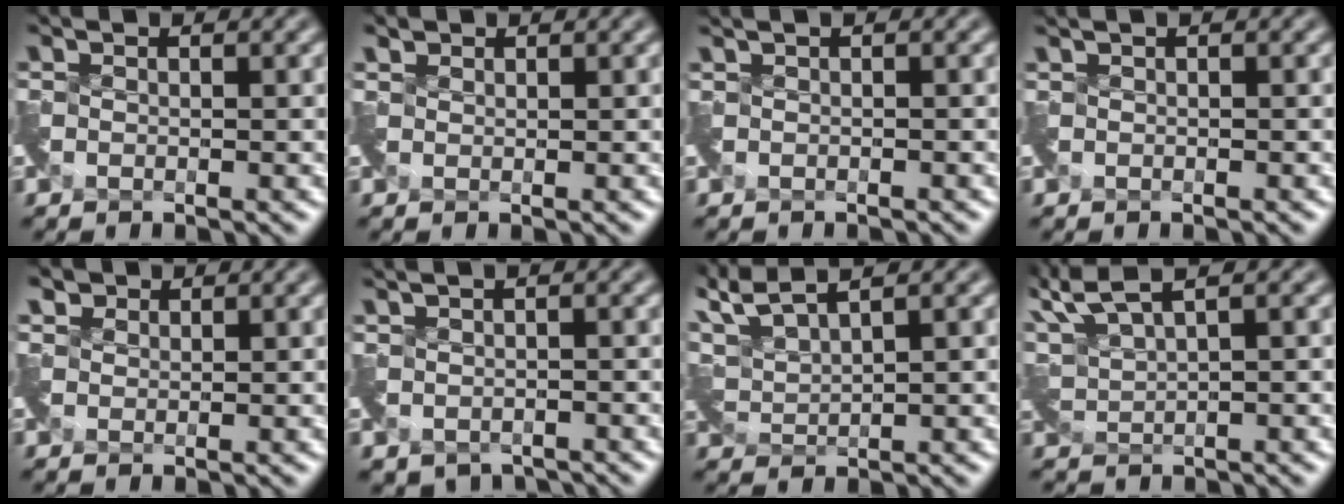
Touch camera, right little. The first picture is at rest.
{"total": 0.7, "force": [0.3, 0.1, -0.6], "torque": [0.006, 0.000, 0.013]}
{"total": 1.1, "force": [-0.4, 0.4, 0.9], "torque": [-0.017, -0.013, -0.009]}
{"total": 0.8, "force": [0.1, 0.3, 0.8], "torque": [-0.014, -0.004, -0.001]}
{"total": 1.2, "force": [0.7, 0.8, -0.5], "torque": [0.004, 0.000, 0.016]}
{"total": 3.3, "force": [-0.7, 2.2, 2.4], "torque": [-0.046, -0.022, -0.007]}
{"total": 5.1, "force": [4.6, 0.5, 2.0], "torque": [-0.057, 0.016, 0.089]}
{"total": 4.5, "force": [3.9, 0.7, 2.2], "torque": [-0.062, 0.015, 0.083]}